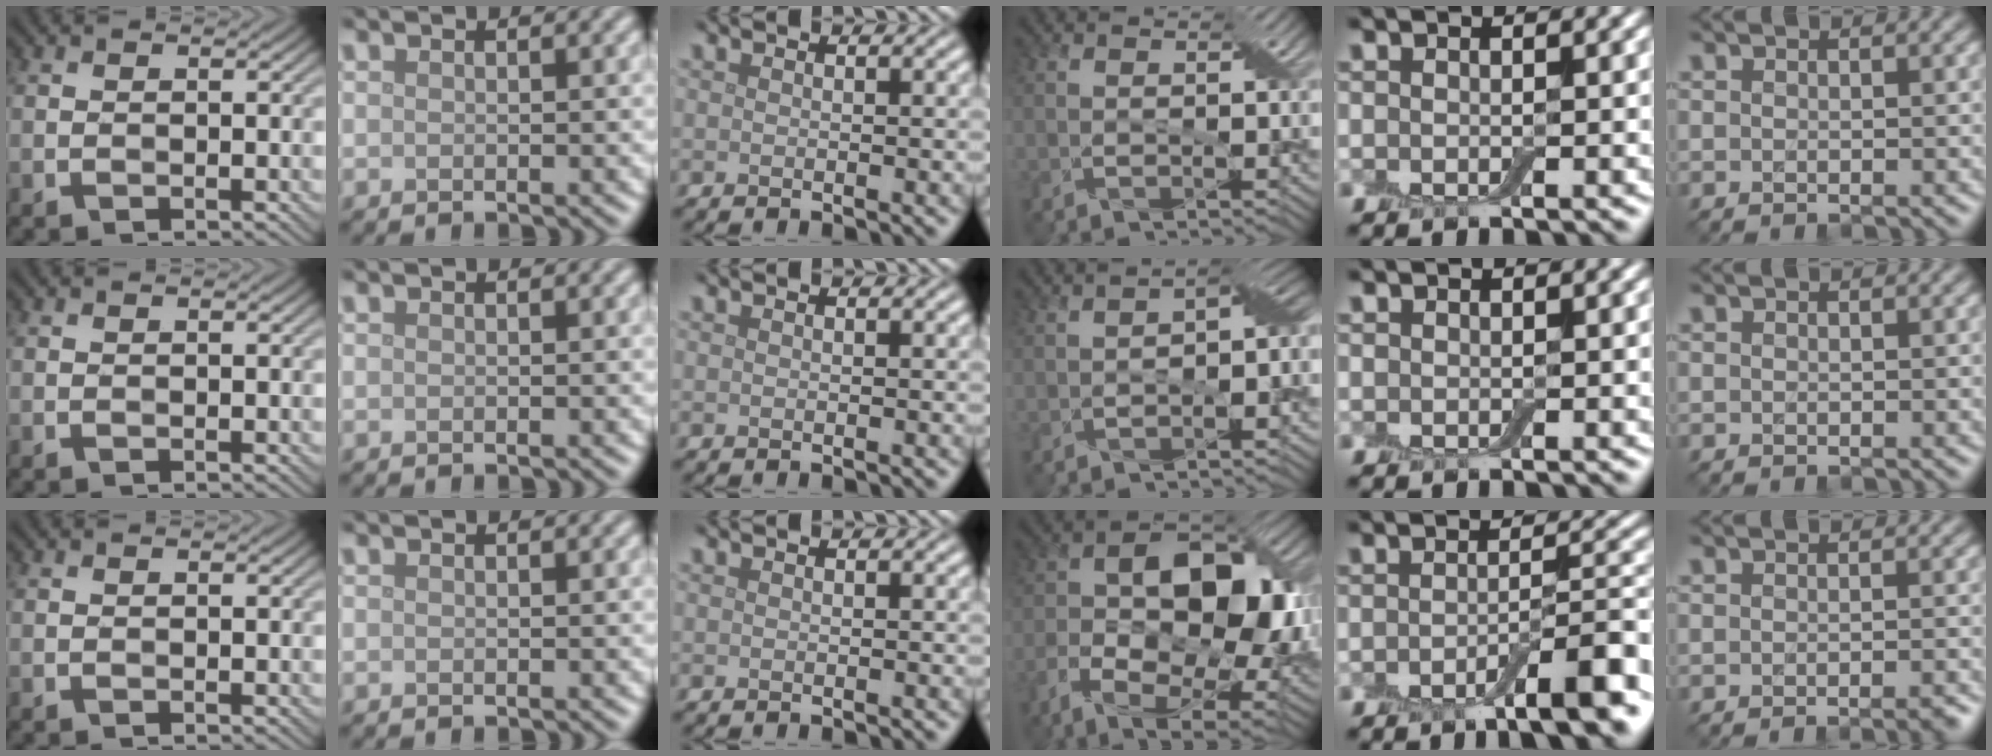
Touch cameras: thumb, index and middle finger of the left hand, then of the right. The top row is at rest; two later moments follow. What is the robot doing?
{"motion": "insert", "object": "backpack"}